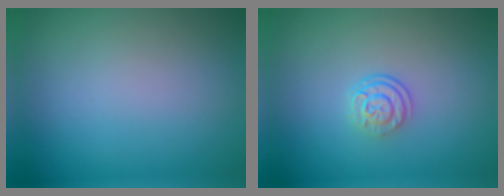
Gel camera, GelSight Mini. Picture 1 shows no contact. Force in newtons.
{"total": 2.5, "press": 1.8, "slide": 1.8}